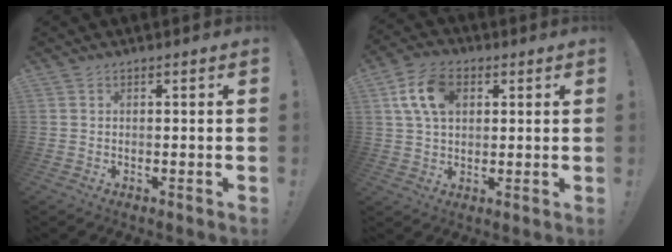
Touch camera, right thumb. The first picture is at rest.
{"total": 11.9, "force": [3.7, 7.7, 8.2], "torque": [-0.148, 0.007, 0.069]}